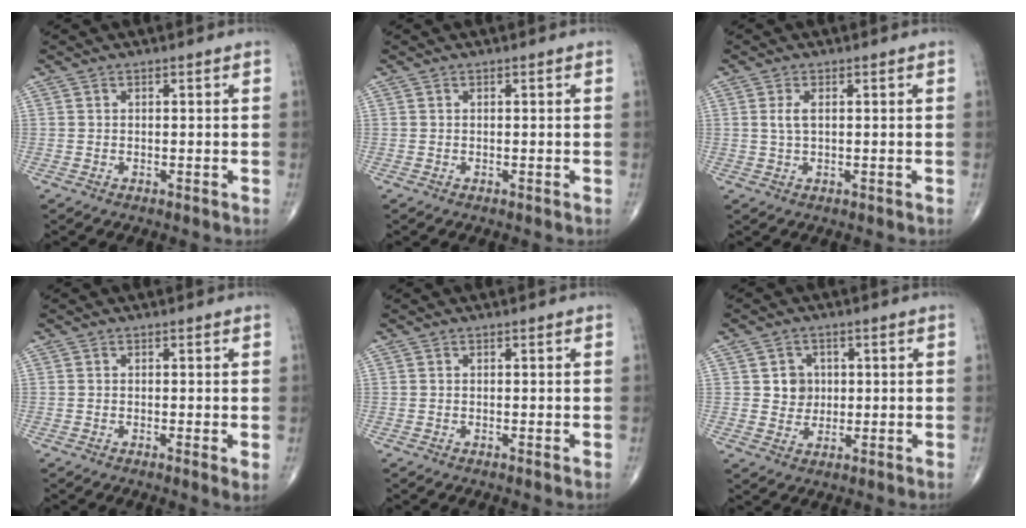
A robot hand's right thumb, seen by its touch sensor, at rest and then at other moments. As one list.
[{"total": 0.0}, {"total": 2.2, "force": [0.5, 0.9, 2.0], "torque": [-0.046, 0.004, 0.012]}, {"total": 1.8, "force": [-0.2, 0.2, 1.8], "torque": [-0.036, -0.008, -0.007]}, {"total": 0.0}, {"total": 4.5, "force": [0.8, 4.2, 1.6], "torque": [-0.001, 0.000, 0.012]}]